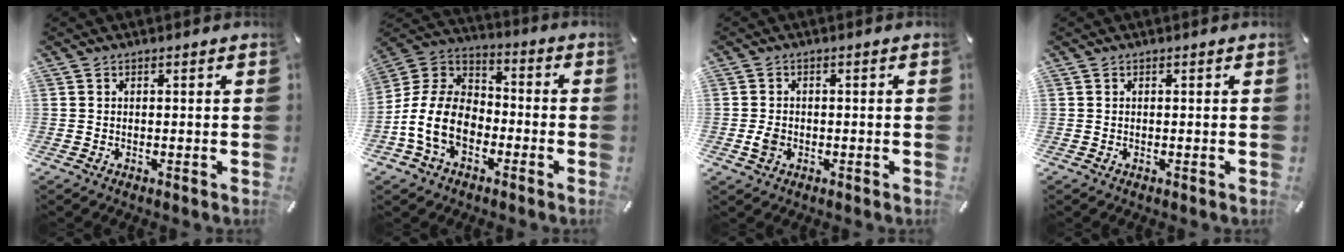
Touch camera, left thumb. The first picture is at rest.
{"total": 13.0, "force": [-5.3, 9.2, 7.6], "torque": [-0.179, 0.021, -0.100]}
{"total": 2.7, "force": [-0.7, 2.1, 1.6], "torque": [-0.035, 0.002, -0.014]}
{"total": 0.0}